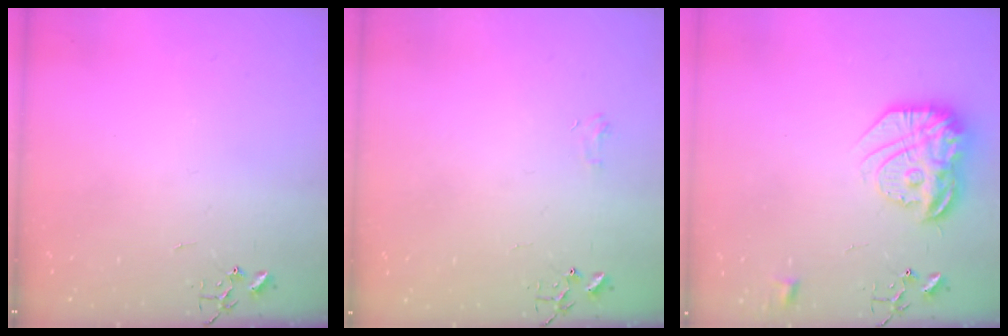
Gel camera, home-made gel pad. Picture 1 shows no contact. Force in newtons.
{"total": 4.8, "press": 4.7, "slide": 0.6}
{"total": 18.4, "press": 18.3, "slide": 1.7}